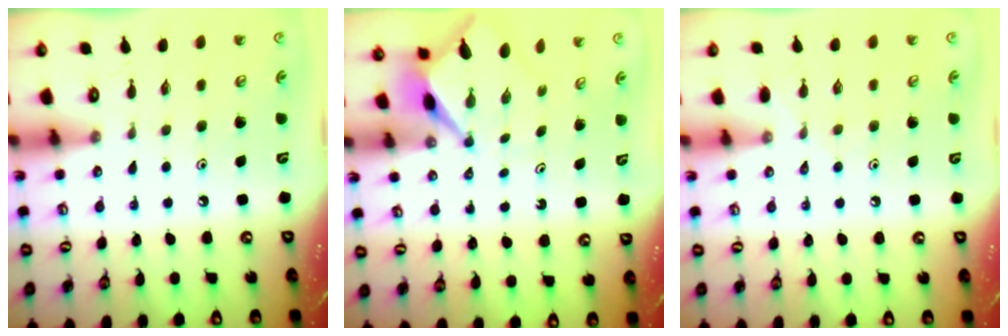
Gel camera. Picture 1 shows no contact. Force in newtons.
{"total": 3.2, "press": 3.2, "slide": 0.2}
{"total": 5.7, "press": 5.6, "slide": 0.8}